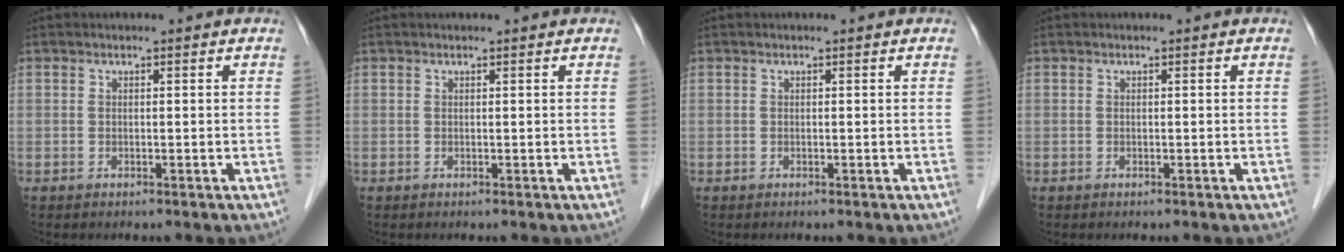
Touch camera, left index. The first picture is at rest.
{"total": 0.0}
{"total": 0.0}
{"total": 0.0}